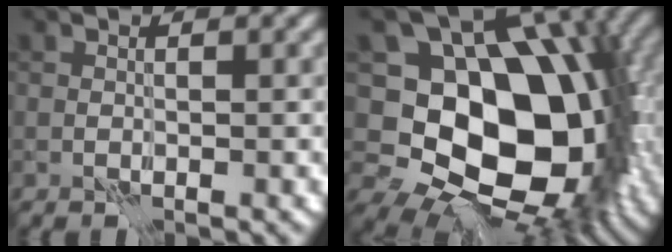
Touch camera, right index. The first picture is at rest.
{"total": 15.7, "force": [-1.2, 11.2, 11.0], "torque": [-0.135, -0.011, -0.019]}